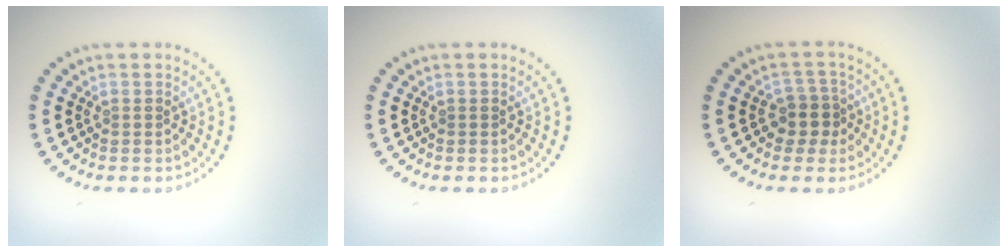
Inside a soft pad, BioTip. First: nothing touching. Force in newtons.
{"total": 0.0}
{"total": 2.5, "press": 2.1, "slide": 1.3}